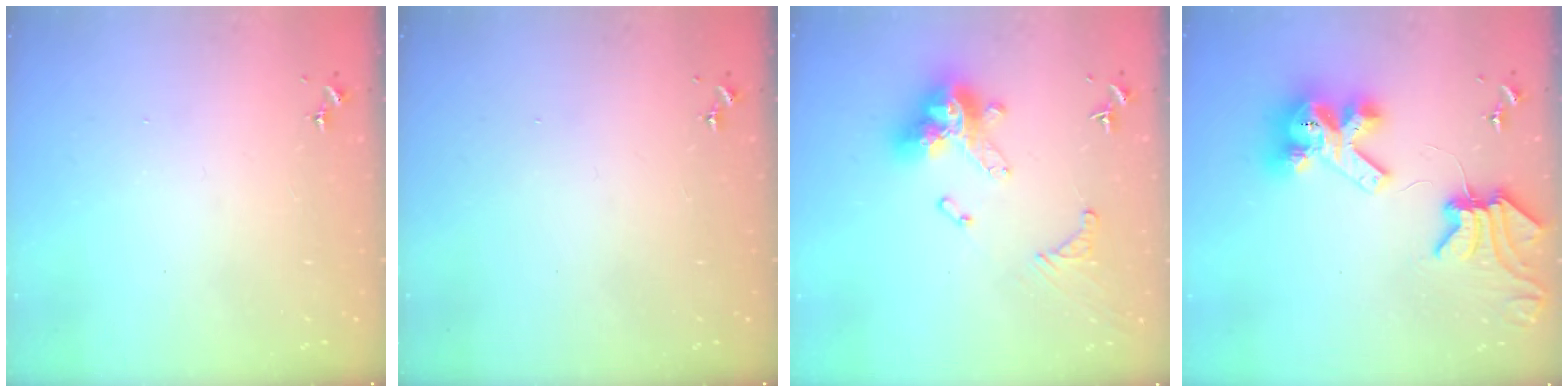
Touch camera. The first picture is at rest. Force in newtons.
{"total": 0.0}
{"total": 17.1, "press": 17.0, "slide": 1.8}
{"total": 12.5, "press": 12.4, "slide": 1.6}